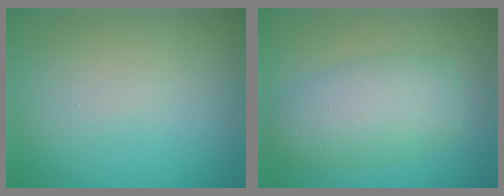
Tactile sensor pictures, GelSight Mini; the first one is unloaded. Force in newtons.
{"total": 5.6, "press": 5.6, "slide": 0.1}